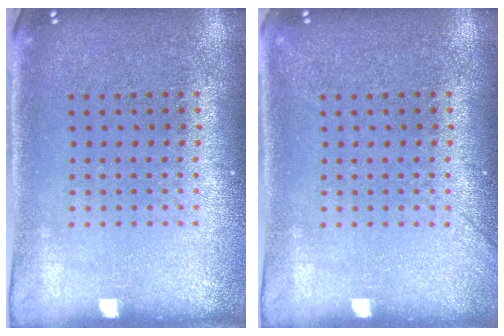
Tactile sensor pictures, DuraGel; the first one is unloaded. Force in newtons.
{"total": 1.0, "press": 0.9, "slide": 0.3}